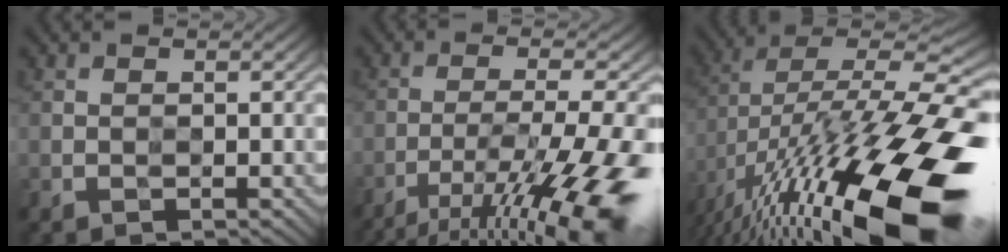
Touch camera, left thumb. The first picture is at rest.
{"total": 14.7, "force": [-9.0, 2.9, 11.3], "torque": [-0.200, -0.009, -0.137]}
{"total": 21.1, "force": [-8.5, 7.1, 17.9], "torque": [-0.319, -0.009, -0.145]}